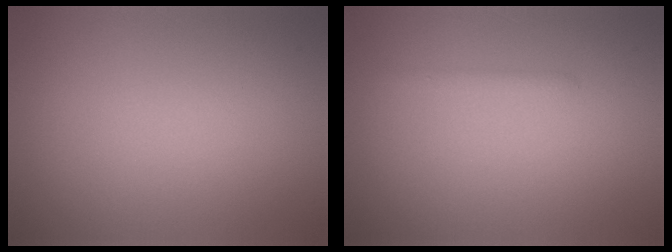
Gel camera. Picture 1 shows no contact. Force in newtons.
{"total": 0.7, "press": 0.7, "slide": 0.0}